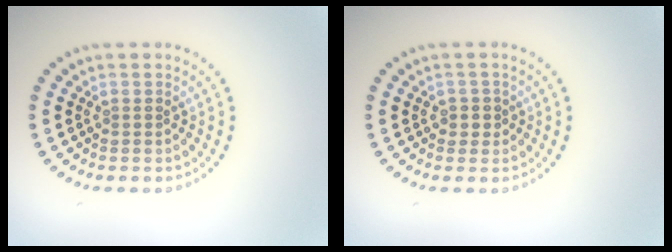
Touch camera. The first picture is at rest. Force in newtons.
{"total": 1.4, "press": 1.1, "slide": 0.8}